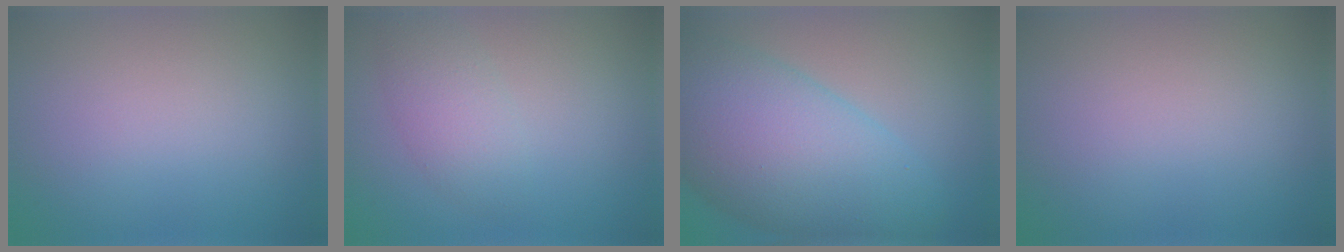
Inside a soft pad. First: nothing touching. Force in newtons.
{"total": 2.9, "press": 2.9, "slide": 0.0}
{"total": 11.4, "press": 11.4, "slide": 0.3}
{"total": 0.0}